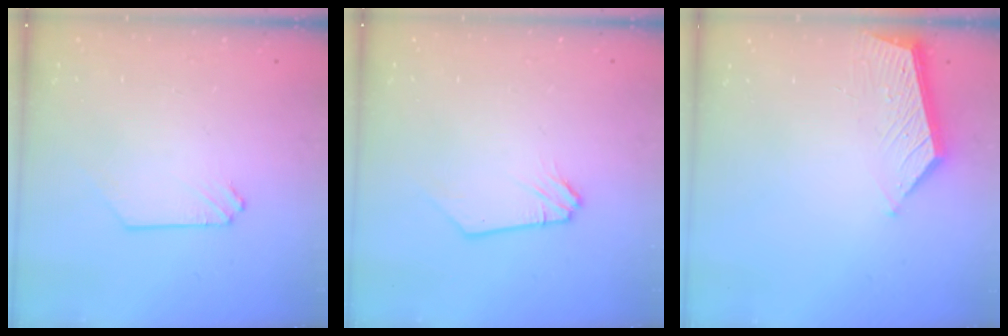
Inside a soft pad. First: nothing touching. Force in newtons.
{"total": 0.0}
{"total": 6.1, "press": 6.1, "slide": 0.2}